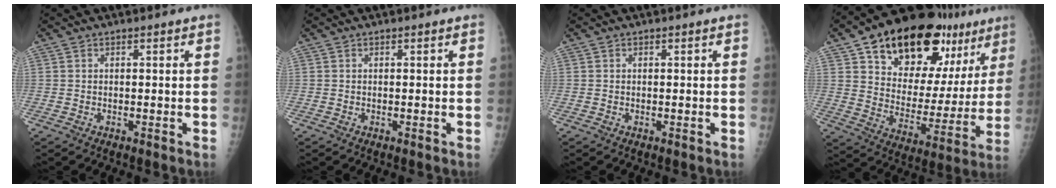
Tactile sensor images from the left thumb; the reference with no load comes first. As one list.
[{"total": 0.0}, {"total": 0.0}, {"total": 27.1, "force": [16.6, 13.9, 16.3], "torque": [-0.197, -0.045, 0.253]}]